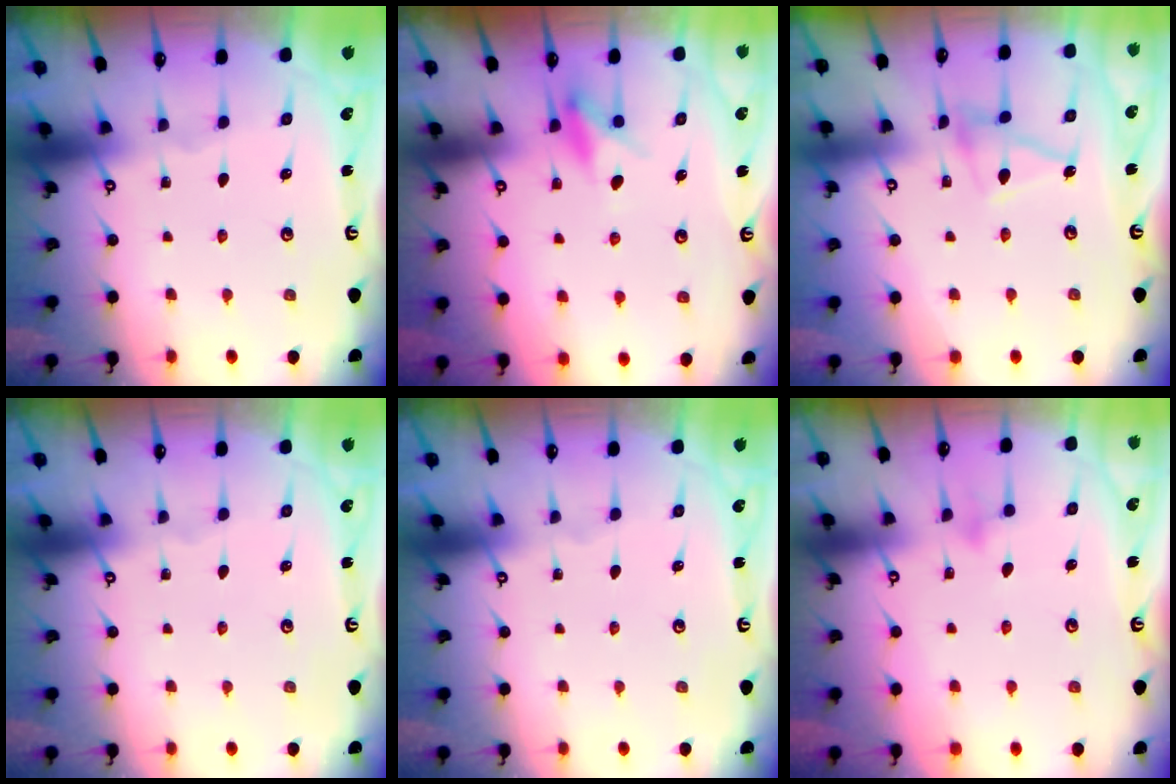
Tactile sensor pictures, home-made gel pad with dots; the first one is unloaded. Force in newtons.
{"total": 6.5, "press": 6.5, "slide": 0.6}
{"total": 11.0, "press": 11.0, "slide": 0.8}
{"total": 0.0}
{"total": 0.0}
{"total": 7.7, "press": 7.7, "slide": 0.5}